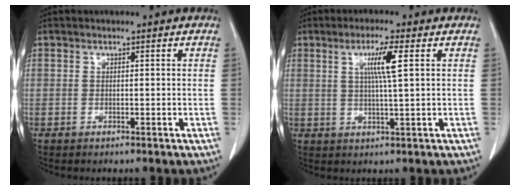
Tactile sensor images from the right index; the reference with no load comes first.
{"total": 5.2, "force": [1.6, -0.6, 5.0], "torque": [-0.090, -0.001, 0.028]}